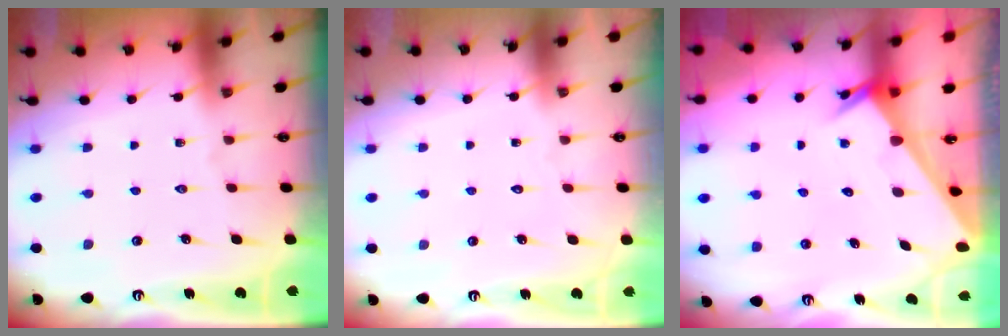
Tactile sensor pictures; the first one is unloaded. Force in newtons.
{"total": 1.5, "press": 1.5, "slide": 0.0}
{"total": 2.0, "press": 2.0, "slide": 0.1}